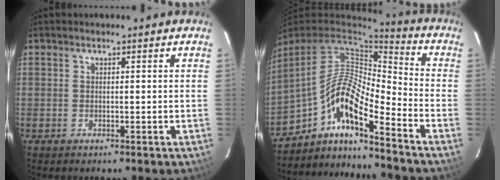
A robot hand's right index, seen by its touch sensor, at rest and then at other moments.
{"total": 12.1, "force": [-7.8, 2.2, 9.0], "torque": [-0.162, 0.001, -0.158]}